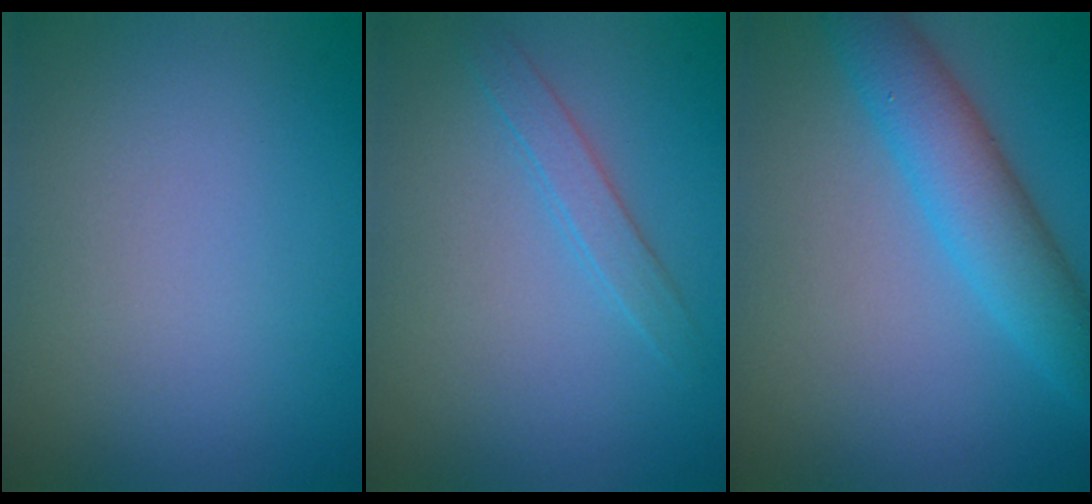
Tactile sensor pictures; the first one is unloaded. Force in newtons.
{"total": 1.7, "press": 1.7, "slide": 0.1}
{"total": 5.3, "press": 5.3, "slide": 0.1}